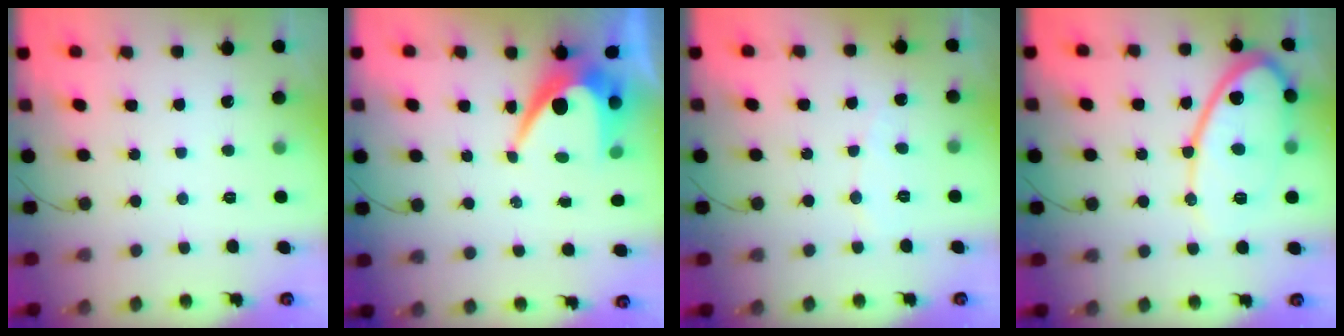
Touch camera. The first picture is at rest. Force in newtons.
{"total": 8.5, "press": 8.5, "slide": 0.7}
{"total": 3.0, "press": 2.9, "slide": 0.3}
{"total": 14.7, "press": 14.6, "slide": 1.3}